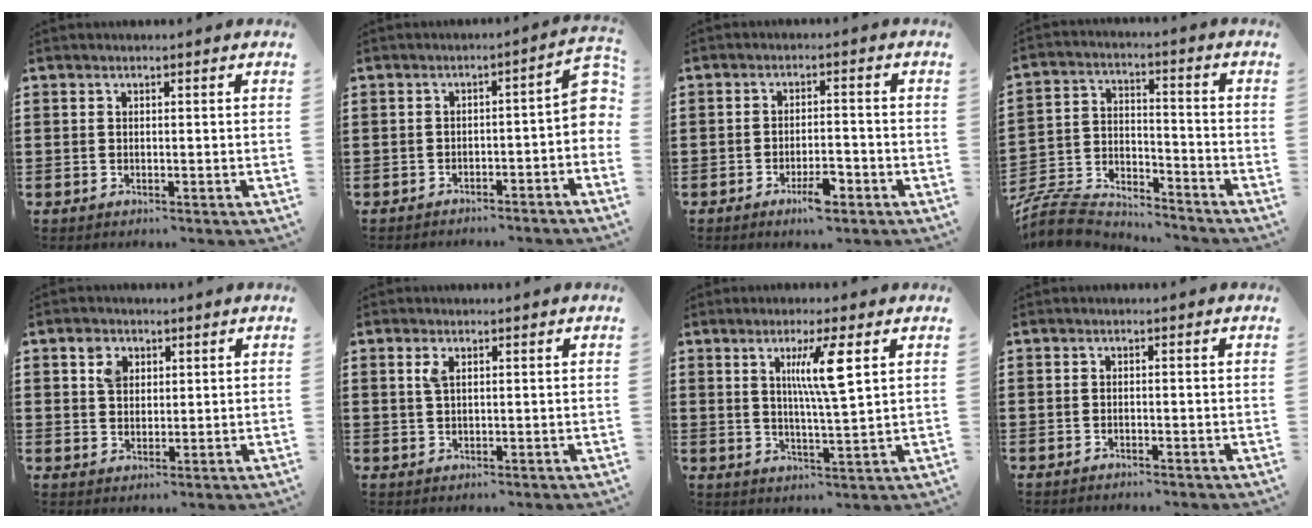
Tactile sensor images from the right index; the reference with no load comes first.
{"total": 5.6, "force": [-2.4, 1.5, 4.9], "torque": [-0.069, -0.003, -0.050]}
{"total": 4.6, "force": [-2.6, 1.2, 3.5], "torque": [-0.068, -0.001, -0.049]}
{"total": 8.2, "force": [-7.8, 1.9, 1.5], "torque": [-0.047, 0.008, -0.158]}
{"total": 3.4, "force": [1.7, 2.6, 1.5], "torque": [-0.040, 0.009, 0.030]}
{"total": 2.0, "force": [0.8, 0.8, 1.6], "torque": [-0.036, 0.004, 0.013]}
{"total": 7.1, "force": [2.7, 0.4, 6.5], "torque": [-0.126, -0.001, 0.037]}
{"total": 0.6, "force": [-0.6, 0.0, 0.1], "torque": [-0.004, -0.002, -0.013]}